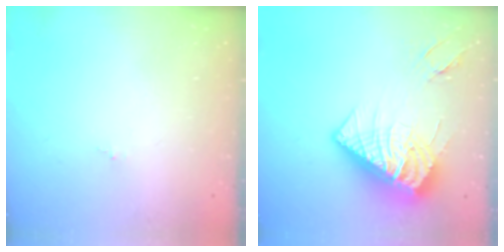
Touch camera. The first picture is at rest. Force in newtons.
{"total": 16.8, "press": 16.8, "slide": 1.7}